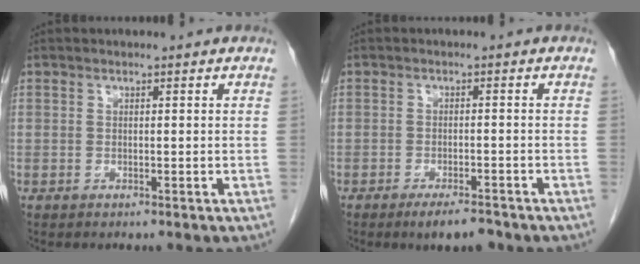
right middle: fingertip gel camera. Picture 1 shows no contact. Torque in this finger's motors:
{"motor_torque": [0.86, -0.93, 0.02, 0.08]}